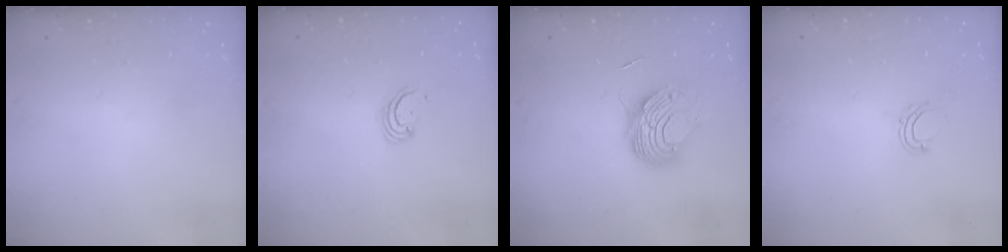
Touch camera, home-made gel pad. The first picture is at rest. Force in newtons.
{"total": 2.3, "press": 2.3, "slide": 0.2}
{"total": 8.7, "press": 8.7, "slide": 0.8}
{"total": 4.5, "press": 4.4, "slide": 0.6}